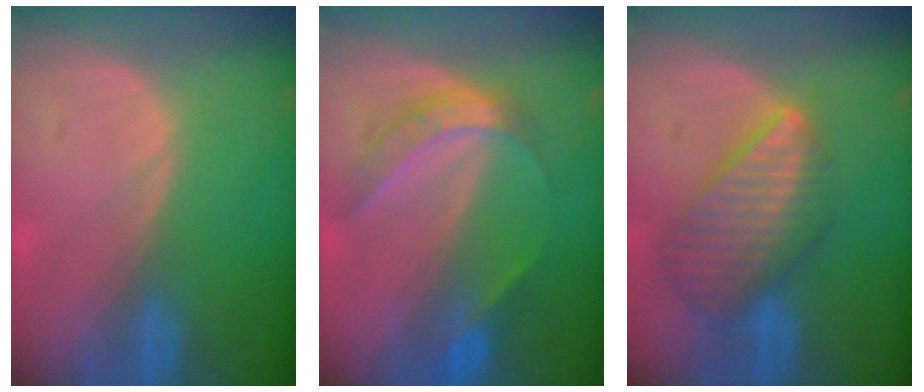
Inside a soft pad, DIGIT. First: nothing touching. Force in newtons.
{"total": 6.2, "press": 5.3, "slide": 3.2}
{"total": 8.9, "press": 7.8, "slide": 4.3}